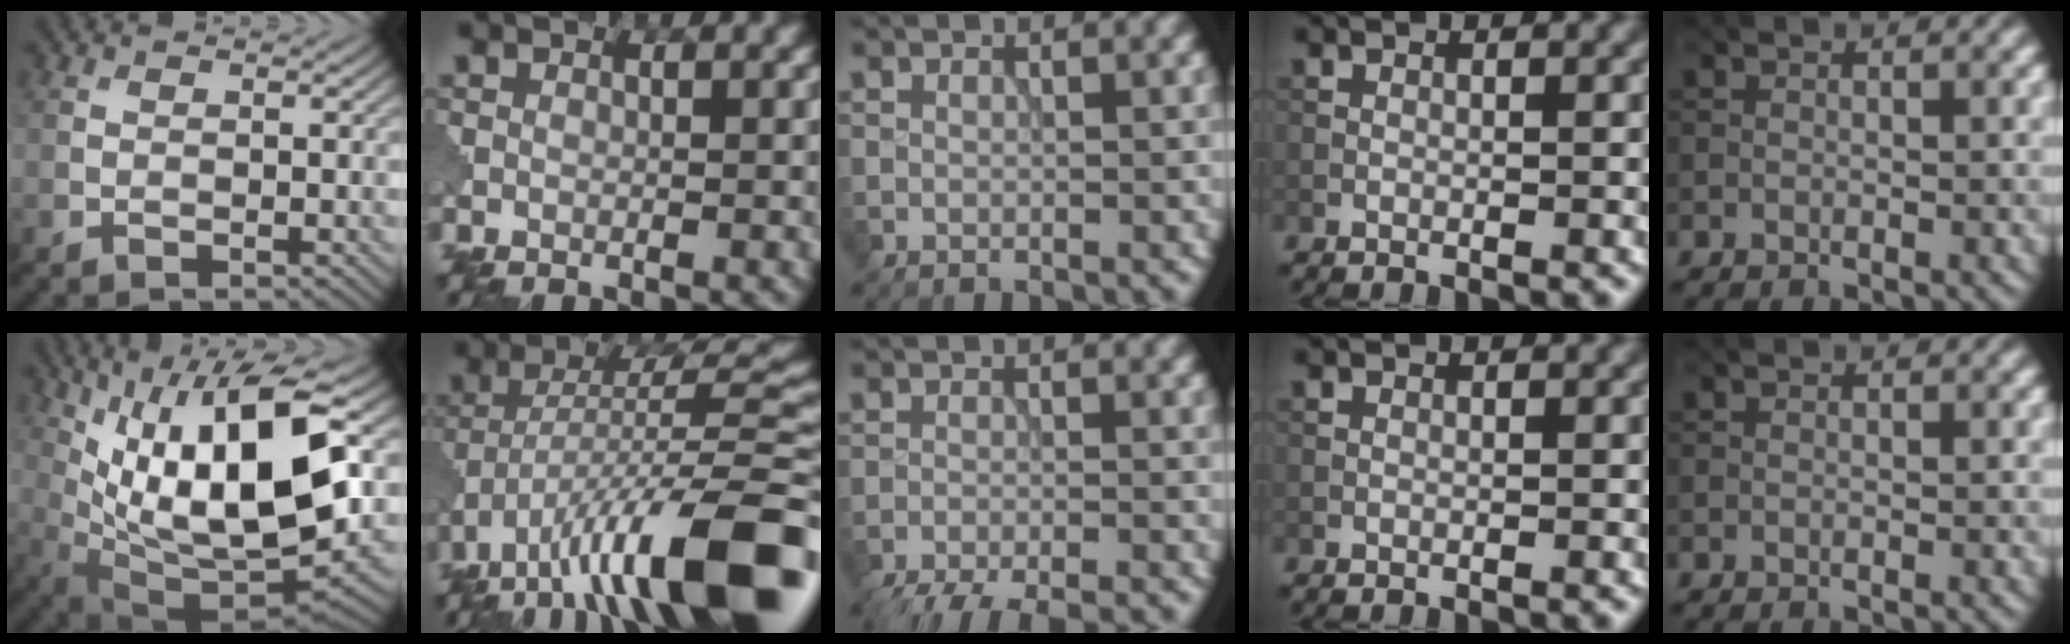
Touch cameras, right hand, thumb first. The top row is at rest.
{"thumb": {"total": 17.0, "force": [4.6, 7.0, 14.8], "torque": [-0.279, 0.002, 0.079]}, "index": {"total": 15.0, "force": [-8.0, 4.1, 12.0], "torque": [-0.197, 0.016, -0.130]}, "middle": {"total": 9.4, "force": [-8.6, 1.9, 3.4], "torque": [-0.048, -0.022, -0.123]}}